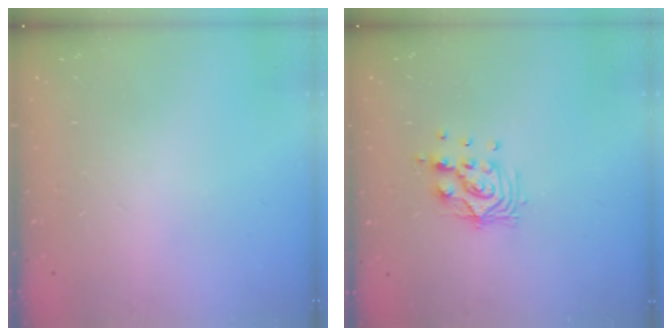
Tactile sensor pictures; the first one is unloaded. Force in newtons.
{"total": 9.7, "press": 9.6, "slide": 0.8}